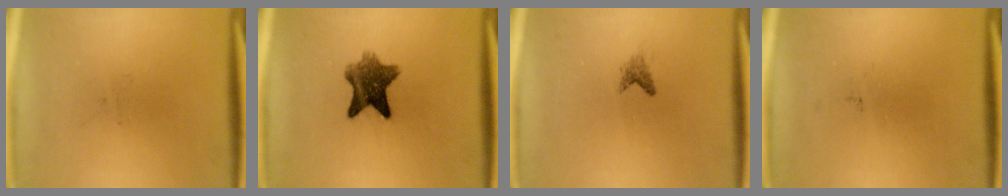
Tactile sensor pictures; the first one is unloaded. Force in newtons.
{"total": 7.9}
{"total": 1.0}
{"total": 0.0}